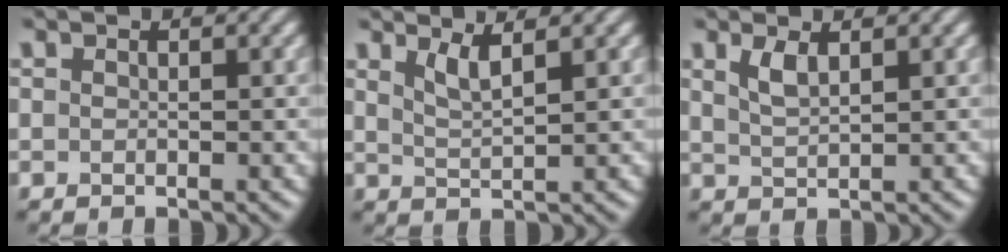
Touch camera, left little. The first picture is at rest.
{"total": 2.2, "force": [1.4, 0.5, 1.6], "torque": [-0.028, -0.004, 0.029]}
{"total": 1.9, "force": [1.1, 0.6, 1.4], "torque": [-0.031, -0.002, 0.025]}